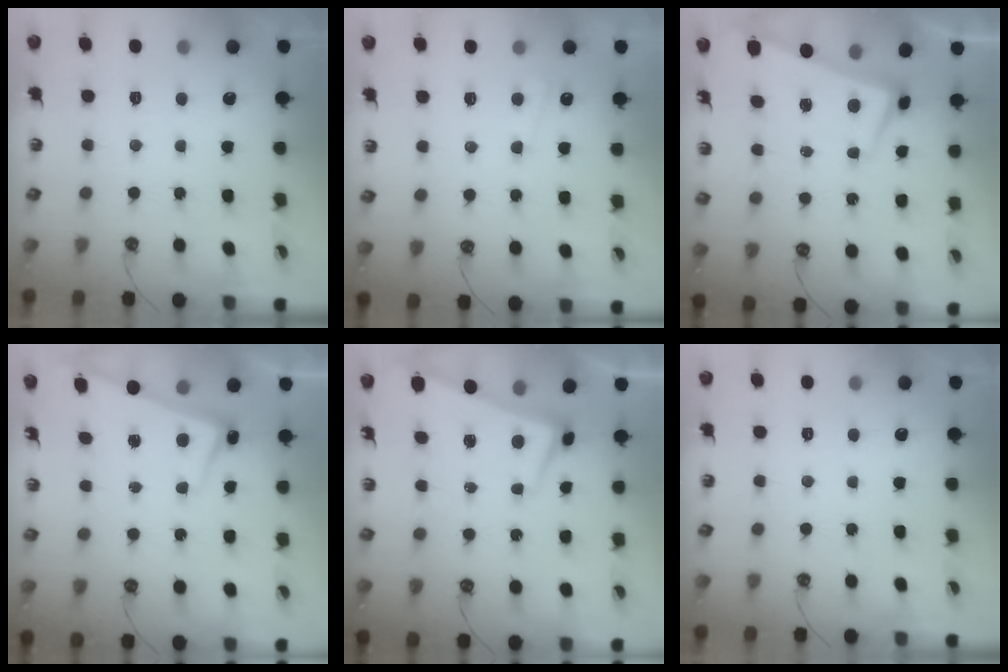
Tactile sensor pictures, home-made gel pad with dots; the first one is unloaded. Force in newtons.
{"total": 3.2, "press": 3.1, "slide": 0.8}
{"total": 2.0, "press": 1.9, "slide": 0.7}
{"total": 2.3, "press": 2.3, "slide": 0.5}
{"total": 2.0, "press": 1.9, "slide": 0.7}
{"total": 0.0}